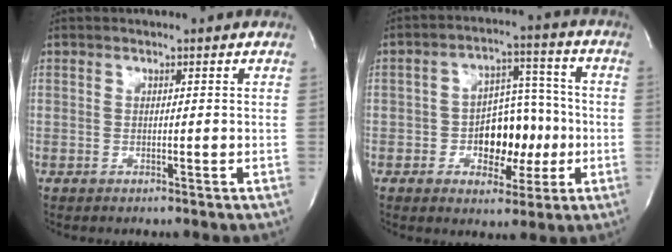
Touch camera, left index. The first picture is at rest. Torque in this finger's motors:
{"motor_torque": [1.07, 0.26, 0.19, 0.03]}